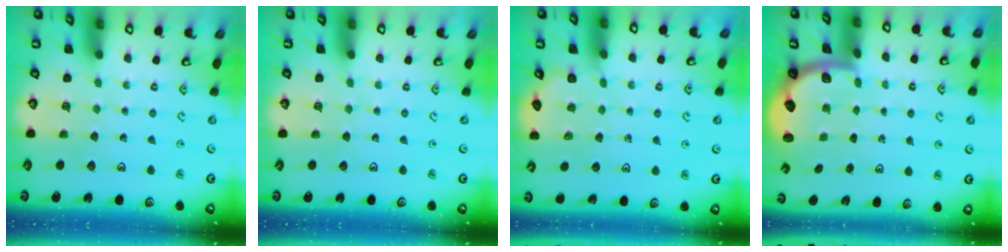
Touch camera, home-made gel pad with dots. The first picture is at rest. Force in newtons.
{"total": 0.0}
{"total": 2.0, "press": 2.0, "slide": 0.2}
{"total": 2.0, "press": 2.0, "slide": 0.5}